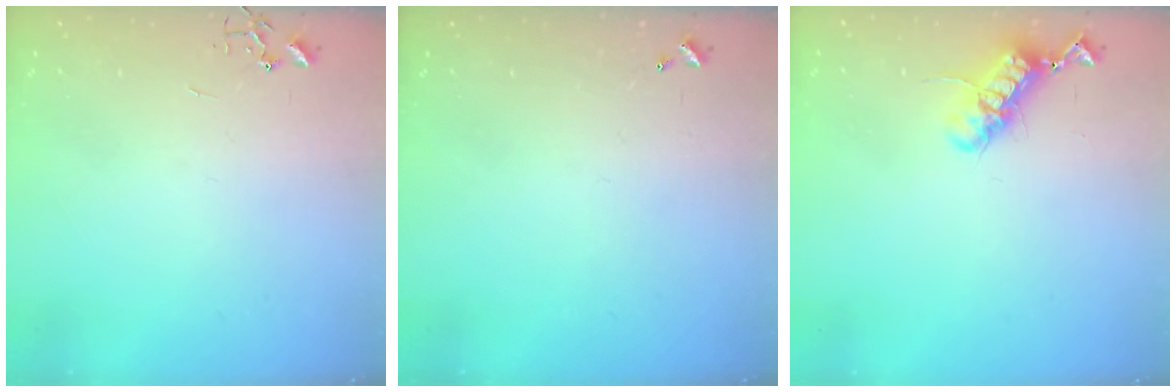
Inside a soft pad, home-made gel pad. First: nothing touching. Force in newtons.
{"total": 0.0}
{"total": 12.7, "press": 12.6, "slide": 1.1}